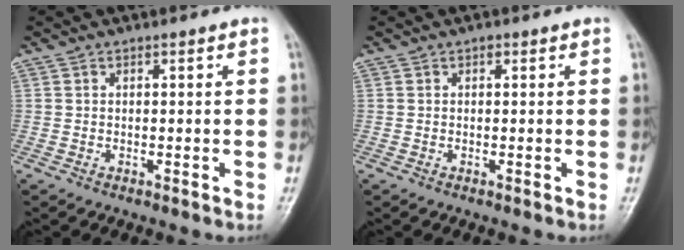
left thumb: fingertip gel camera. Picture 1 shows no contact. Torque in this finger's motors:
{"motor_torque": [0.48, -0.55, -0.08, -0.18, 0.00]}